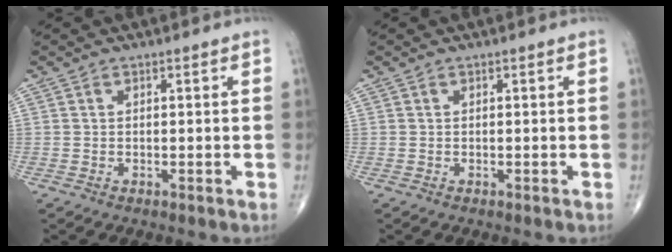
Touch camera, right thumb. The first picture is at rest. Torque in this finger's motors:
{"motor_torque": [0.00, 0.00, -0.04, -0.04, 0.00]}